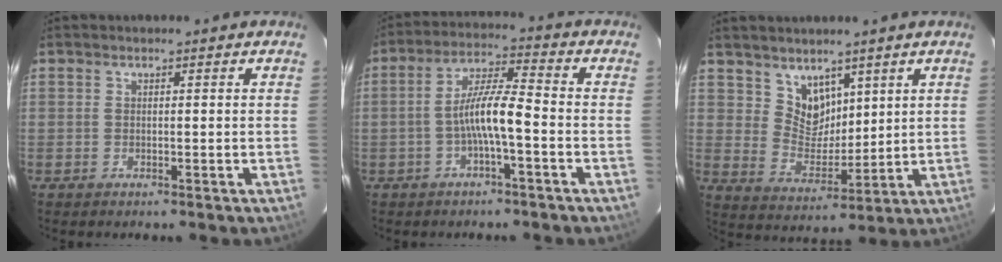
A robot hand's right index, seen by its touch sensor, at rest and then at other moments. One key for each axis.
{"total": 7.4, "fx": -2.5, "fy": 0.7, "fz": 6.9, "tx": -0.143, "ty": 0.014, "tz": -0.044}
{"total": 7.2, "fx": 4.8, "fy": 4.9, "fz": 2.1, "tx": -0.028, "ty": 0.000, "tz": 0.101}